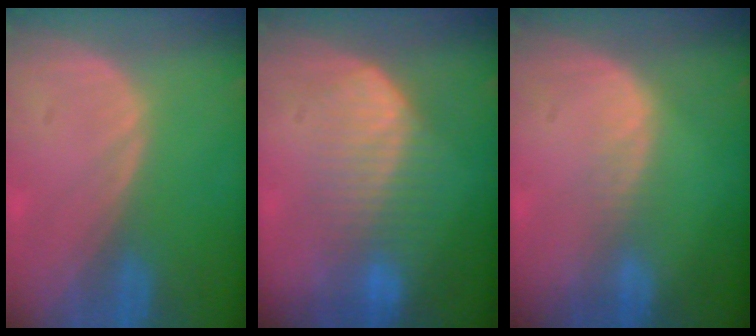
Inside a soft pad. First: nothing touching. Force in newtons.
{"total": 6.8, "press": 6.7, "slide": 1.4}
{"total": 1.6, "press": 1.6, "slide": 0.1}